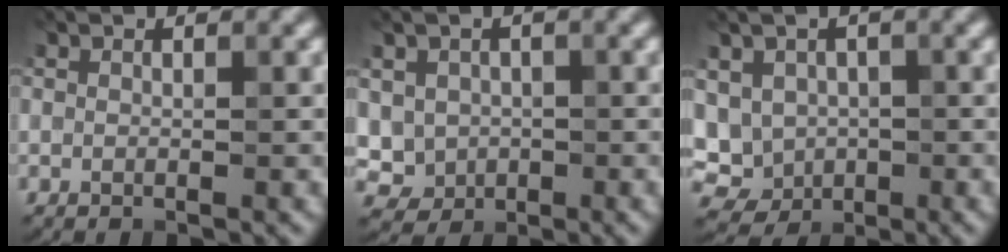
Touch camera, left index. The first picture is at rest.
{"total": 3.2, "force": [0.2, 2.9, 1.3], "torque": [-0.020, -0.004, 0.008]}
{"total": 6.3, "force": [-0.1, 5.7, 2.8], "torque": [-0.051, 0.016, -0.014]}